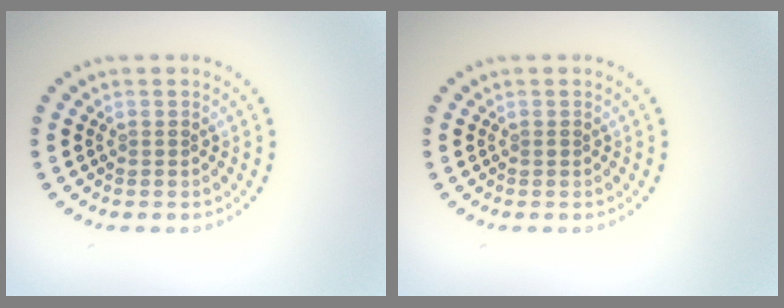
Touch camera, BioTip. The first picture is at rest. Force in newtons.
{"total": 0.0}